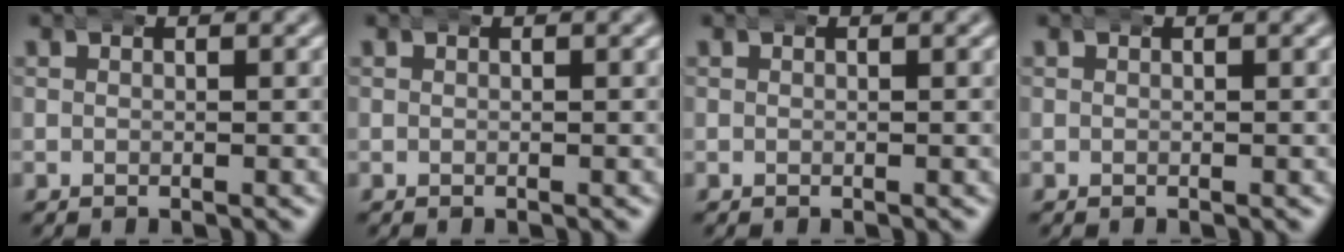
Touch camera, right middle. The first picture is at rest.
{"total": 0.0}
{"total": 0.0}
{"total": 0.0}